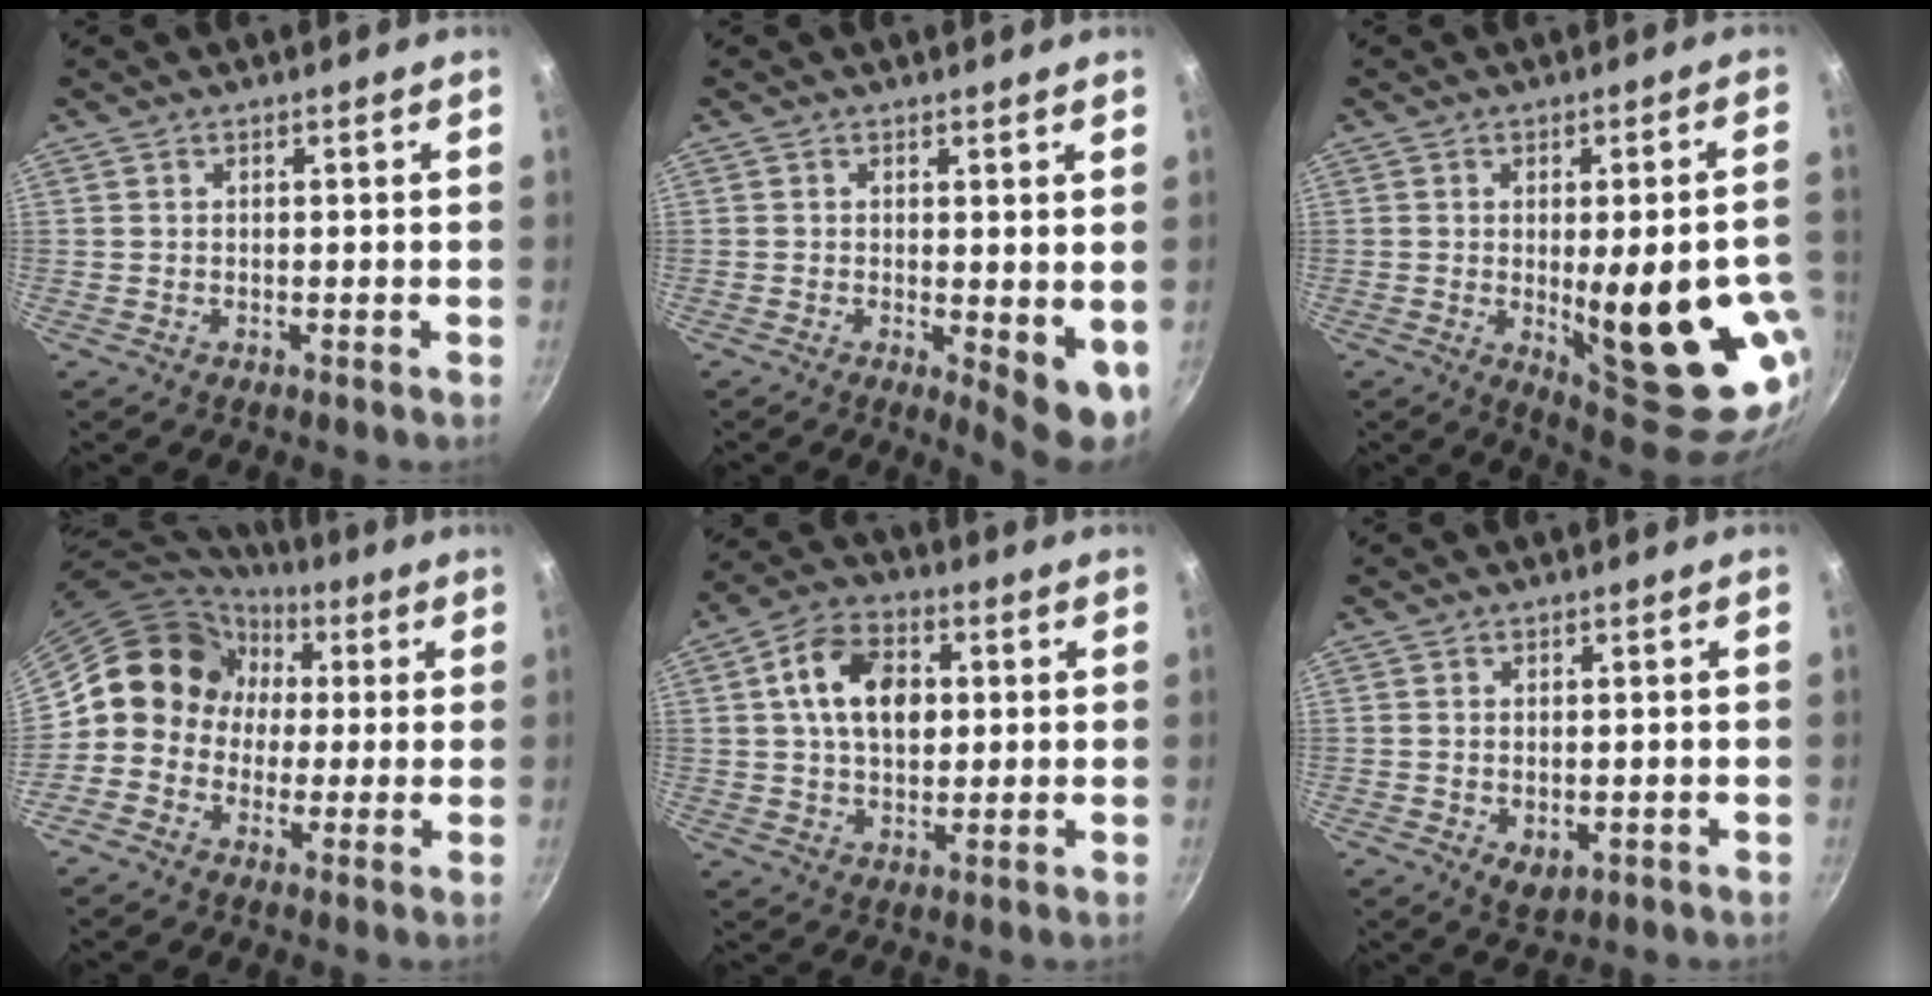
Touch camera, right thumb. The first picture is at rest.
{"total": 6.4, "force": [-0.1, 2.4, 5.9], "torque": [-0.072, -0.012, 0.003]}
{"total": 22.5, "force": [-3.6, 7.7, 20.8], "torque": [-0.235, -0.017, -0.026]}
{"total": 10.6, "force": [1.3, 9.9, 3.6], "torque": [-0.024, 0.028, -0.002]}
{"total": 12.5, "force": [2.4, 8.4, 8.9], "torque": [-0.133, 0.012, 0.029]}
{"total": 3.6, "force": [-0.5, 2.3, 2.7], "torque": [-0.041, -0.012, -0.003]}